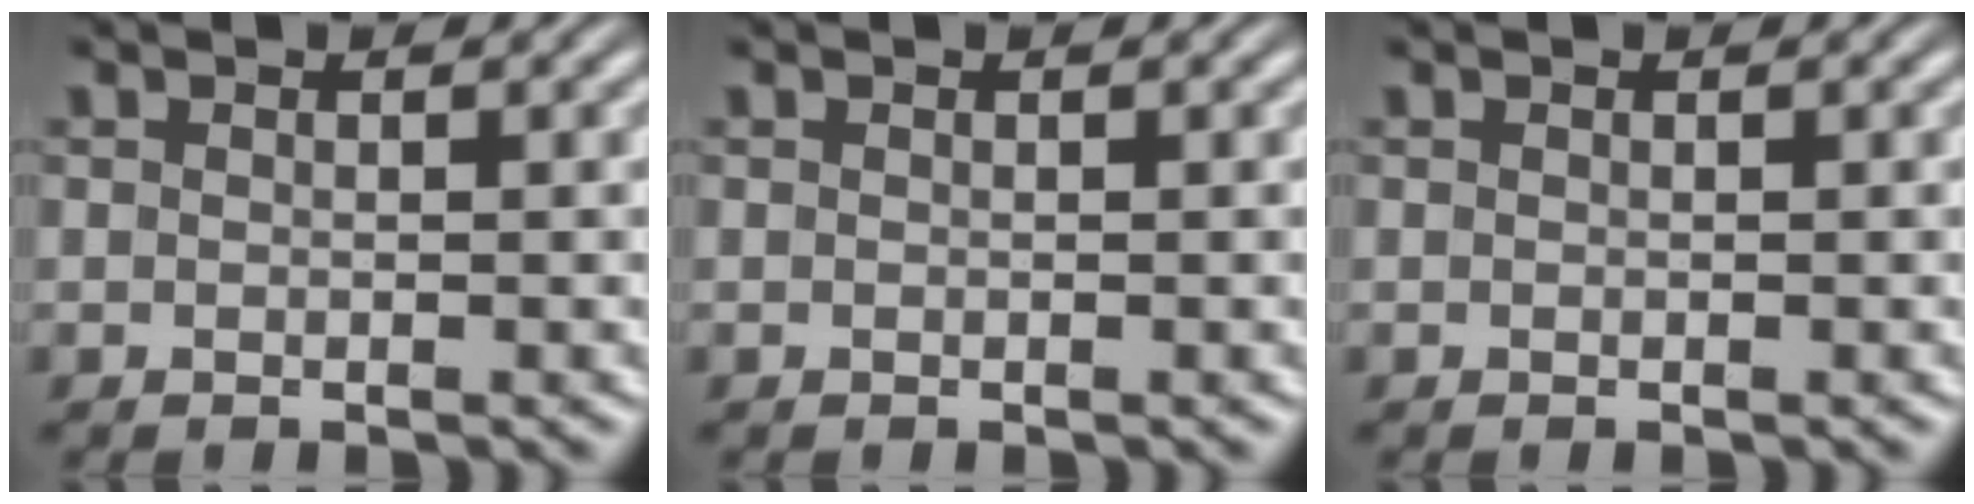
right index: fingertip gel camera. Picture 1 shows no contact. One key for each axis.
{"total": 0.0}
{"total": 0.0}